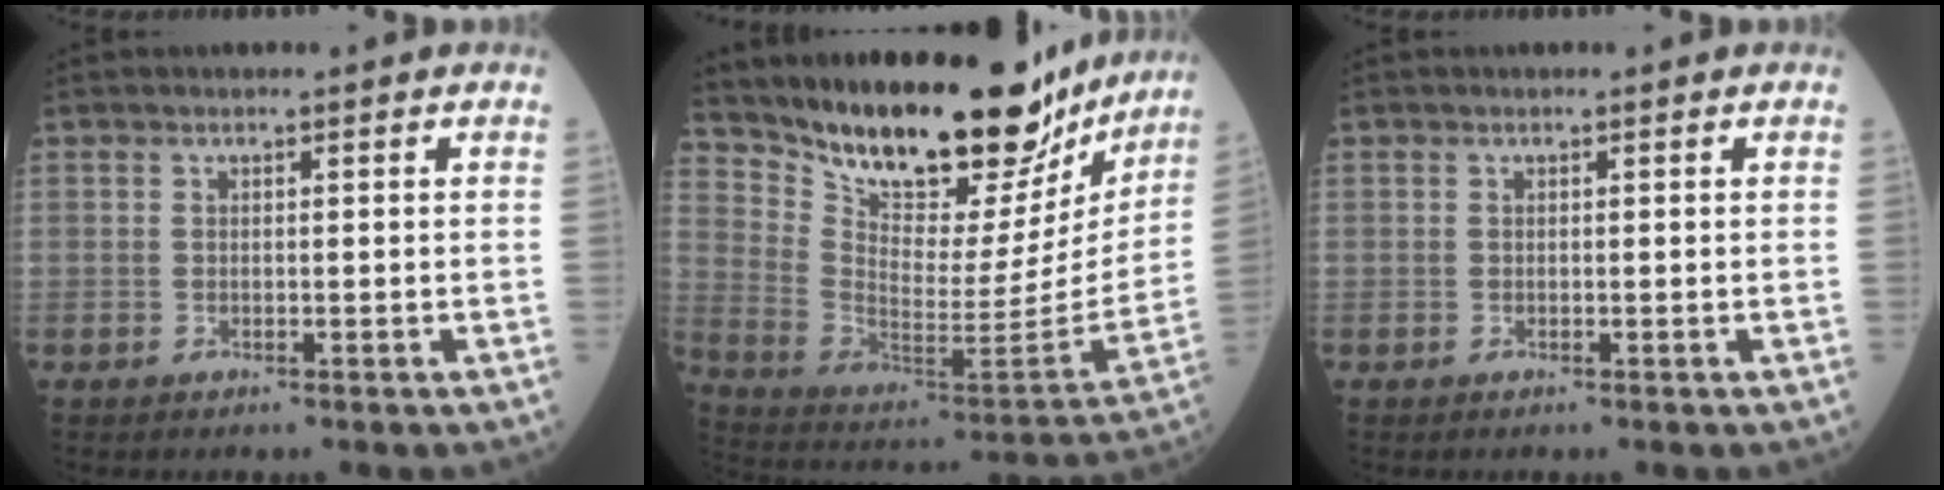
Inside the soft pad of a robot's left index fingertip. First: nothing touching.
{"total": 25.8, "force": [22.0, 7.4, 11.2], "torque": [-0.179, -0.043, 0.325]}
{"total": 0.0}